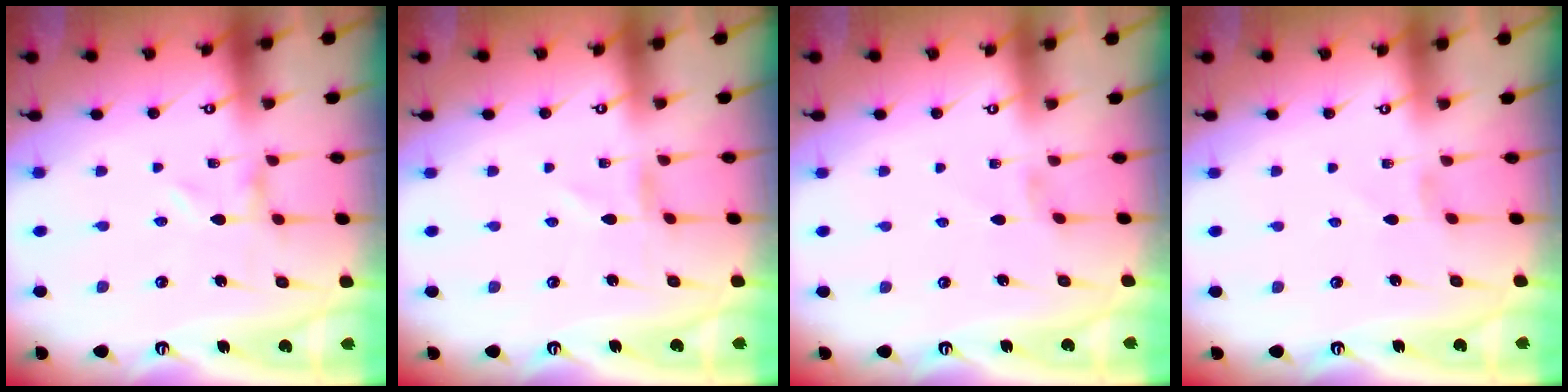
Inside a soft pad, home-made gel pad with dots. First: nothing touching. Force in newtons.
{"total": 0.0}
{"total": 0.7, "press": 0.6, "slide": 0.4}
{"total": 0.7, "press": 0.6, "slide": 0.4}